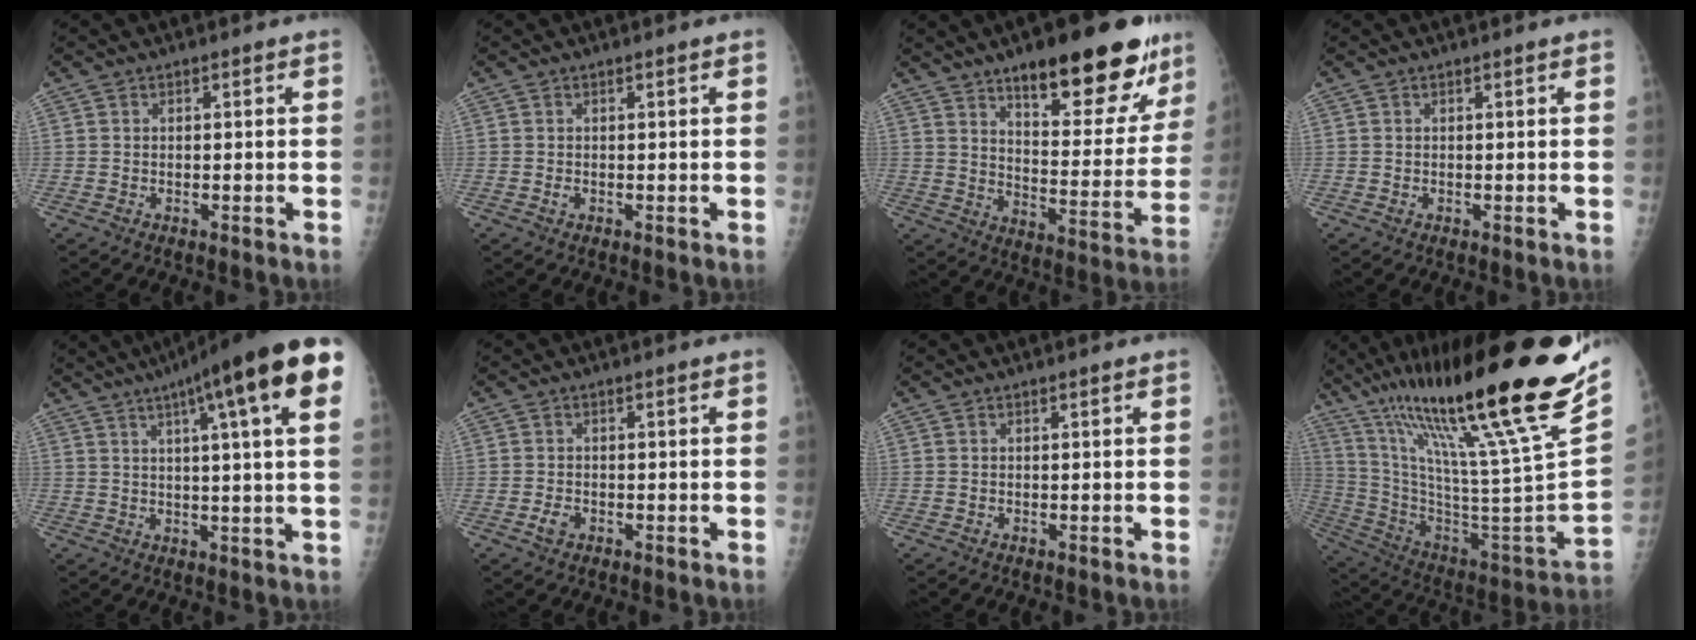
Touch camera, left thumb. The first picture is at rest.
{"total": 0.6, "force": [0.0, 0.3, 0.6], "torque": [-0.010, 0.006, 0.003]}
{"total": 23.4, "force": [14.9, 7.9, 16.2], "torque": [-0.173, -0.068, 0.216]}
{"total": 0.0}
{"total": 20.1, "force": [10.0, 2.7, 17.2], "torque": [-0.250, 0.002, 0.122]}
{"total": 1.7, "force": [-0.7, 1.1, 1.0], "torque": [-0.023, 0.005, -0.013]}
{"total": 0.0}
{"total": 38.5, "force": [25.4, 4.2, 28.7], "torque": [-0.429, -0.100, 0.415]}